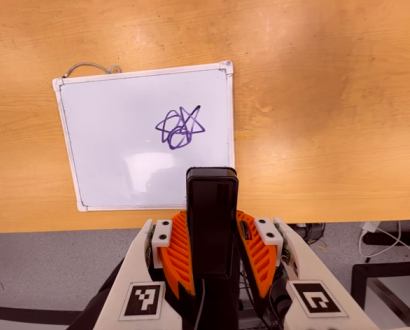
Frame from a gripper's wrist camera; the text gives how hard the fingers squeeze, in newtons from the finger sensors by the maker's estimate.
{"total": 3.9, "left": 2.3, "right": 5.5}